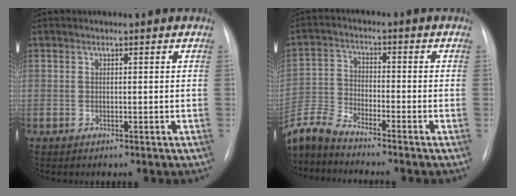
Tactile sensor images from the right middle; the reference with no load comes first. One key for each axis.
{"total": 8.2, "fx": -7.9, "fy": 0.1, "fz": 2.3, "tx": -0.056, "ty": -0.014, "tz": -0.161}